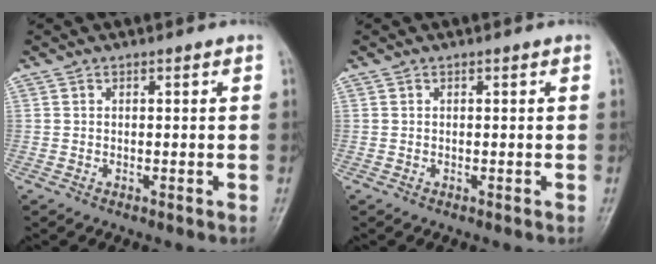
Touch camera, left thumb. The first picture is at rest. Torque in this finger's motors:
{"motor_torque": [0.01, 0.01, -0.06, -0.01, 0.00]}